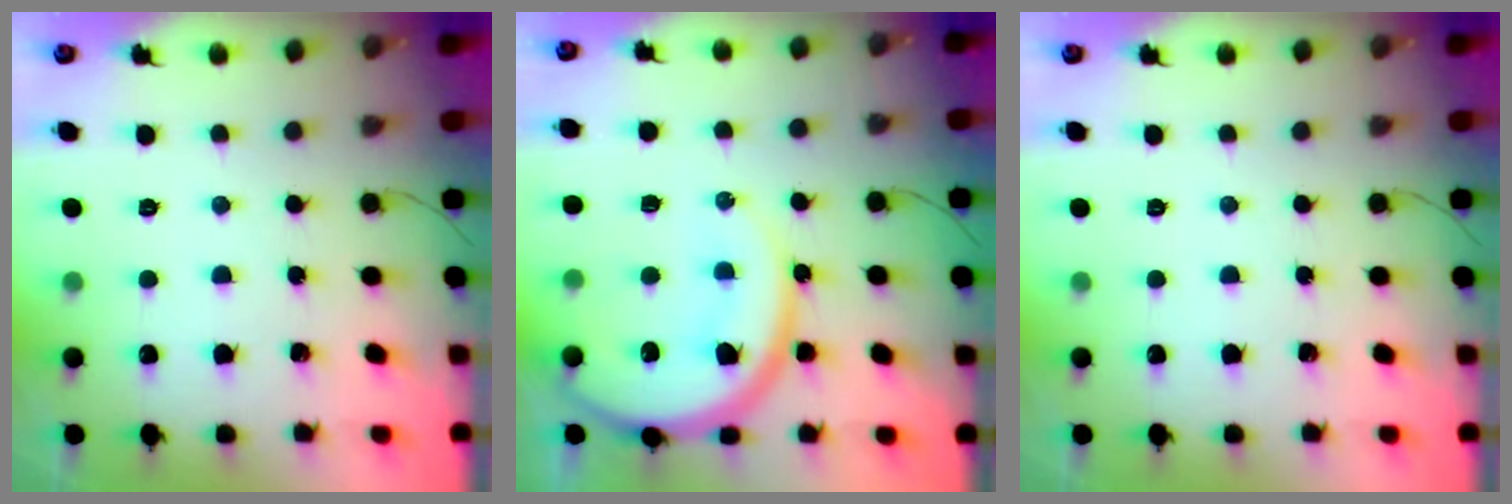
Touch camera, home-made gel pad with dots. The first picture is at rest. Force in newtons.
{"total": 17.2, "press": 17.1, "slide": 1.8}
{"total": 0.0}